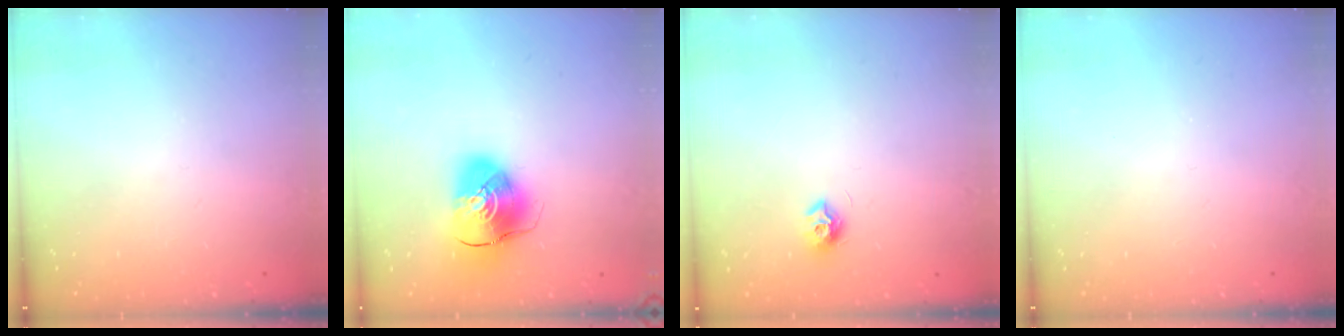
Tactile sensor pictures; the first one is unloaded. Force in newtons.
{"total": 10.8, "press": 10.7, "slide": 1.5}
{"total": 7.8, "press": 7.8, "slide": 0.3}
{"total": 0.0}